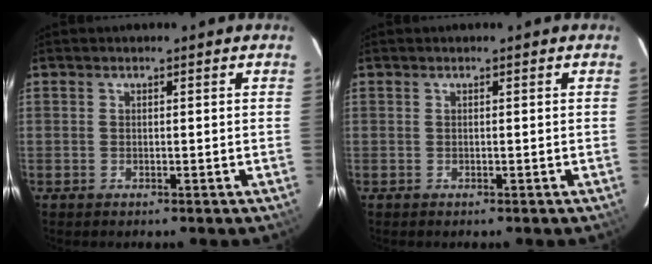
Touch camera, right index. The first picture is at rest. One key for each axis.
{"total": 0.0}